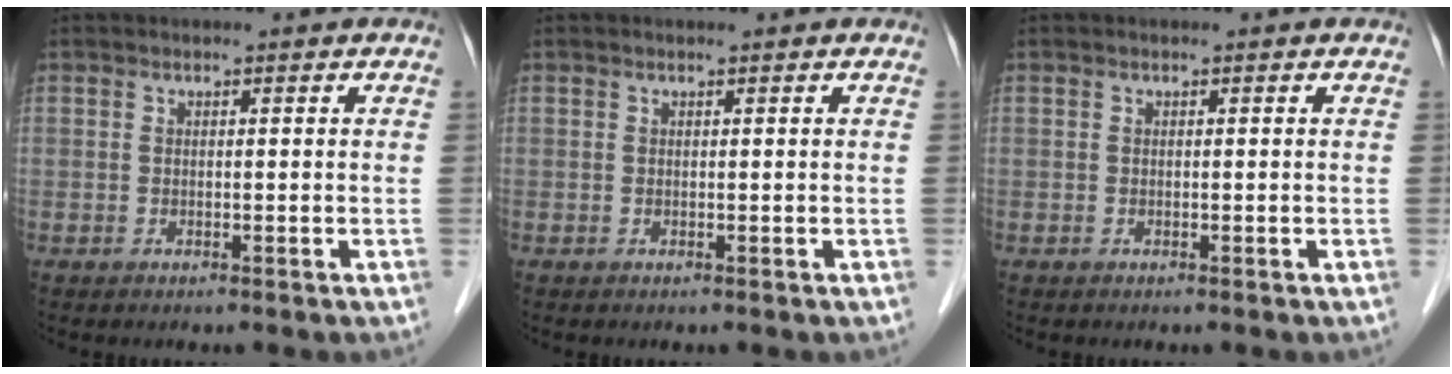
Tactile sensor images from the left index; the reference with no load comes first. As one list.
[{"total": 0.0}, {"total": 0.0}]